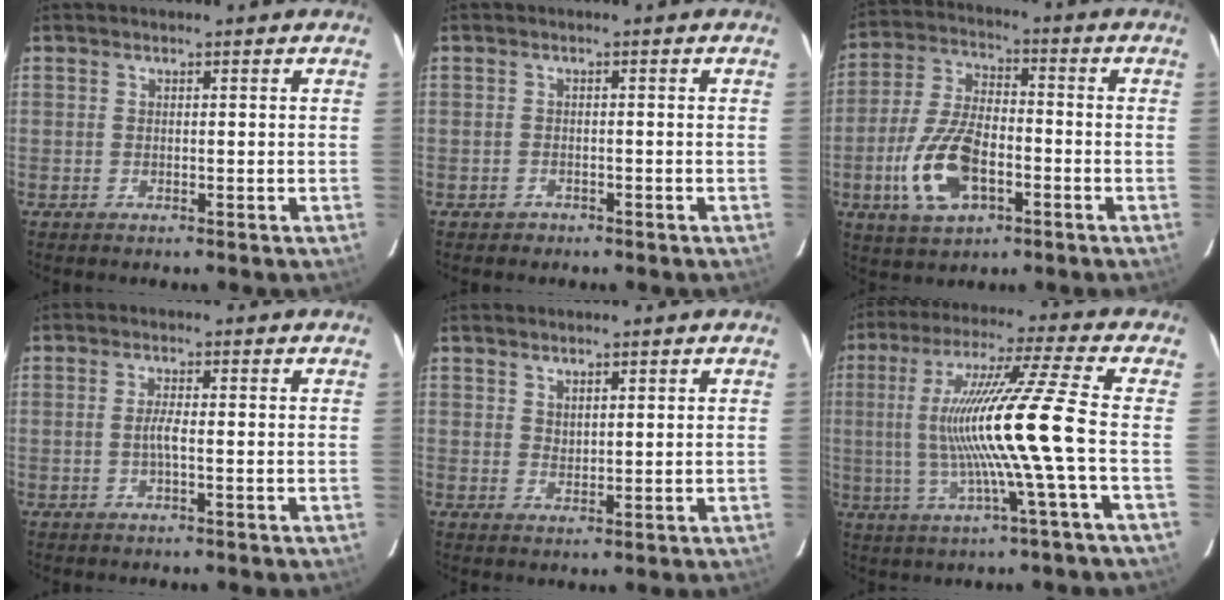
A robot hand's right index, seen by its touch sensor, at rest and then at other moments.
{"total": 1.8, "force": [-1.1, 1.4, 0.1], "torque": [-0.007, 0.004, -0.011]}
{"total": 13.7, "force": [-4.7, 7.0, 10.7], "torque": [-0.233, 0.001, -0.083]}
{"total": 2.0, "force": [-0.4, -0.1, 2.0], "torque": [-0.038, 0.000, -0.010]}
{"total": 2.2, "force": [1.7, 1.0, 1.0], "torque": [-0.014, -0.001, 0.032]}
{"total": 15.2, "force": [-1.7, -2.3, 14.9], "torque": [-0.267, -0.006, -0.021]}